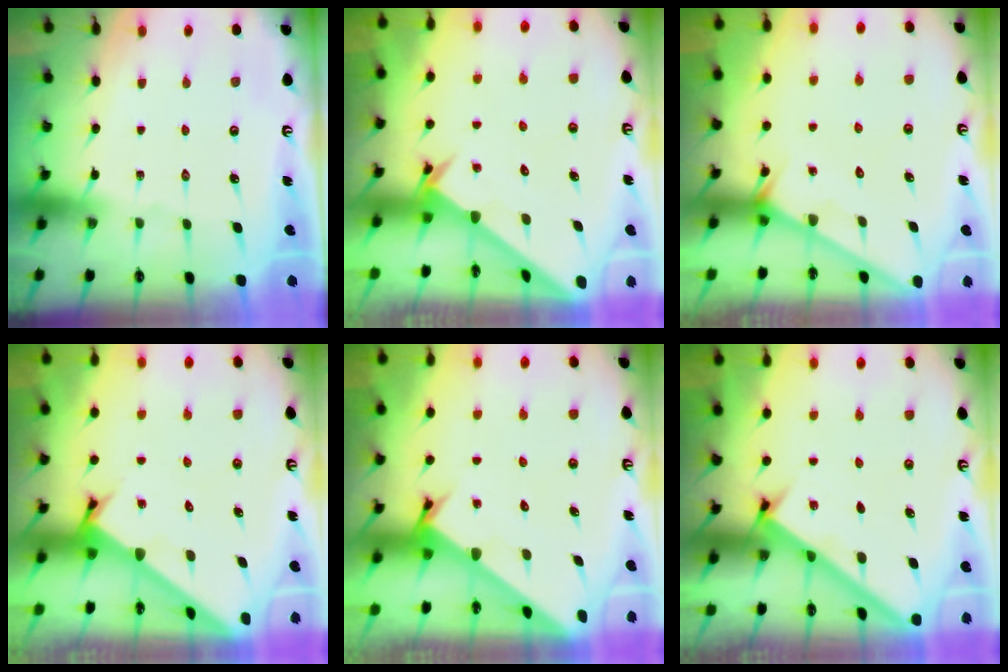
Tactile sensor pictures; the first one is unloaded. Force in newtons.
{"total": 2.5, "press": 2.5, "slide": 0.2}
{"total": 2.2, "press": 2.2, "slide": 0.2}
{"total": 2.4, "press": 2.4, "slide": 0.2}
{"total": 2.1, "press": 2.1, "slide": 0.1}
{"total": 2.7, "press": 2.6, "slide": 0.4}